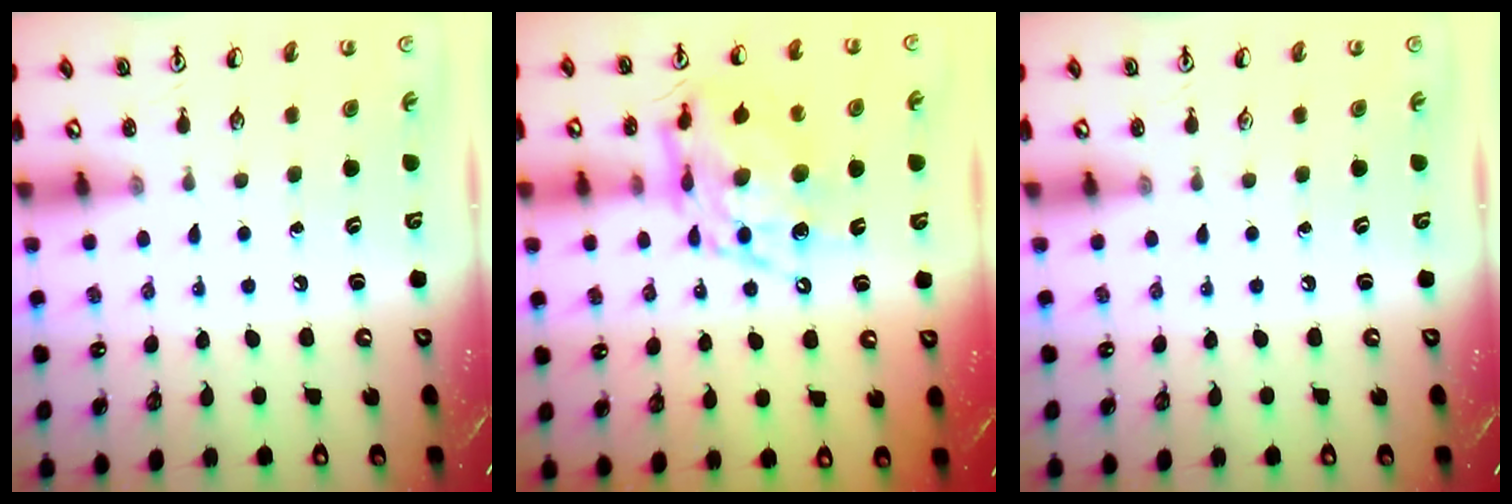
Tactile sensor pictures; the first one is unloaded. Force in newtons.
{"total": 13.7, "press": 13.6, "slide": 1.2}
{"total": 0.0}